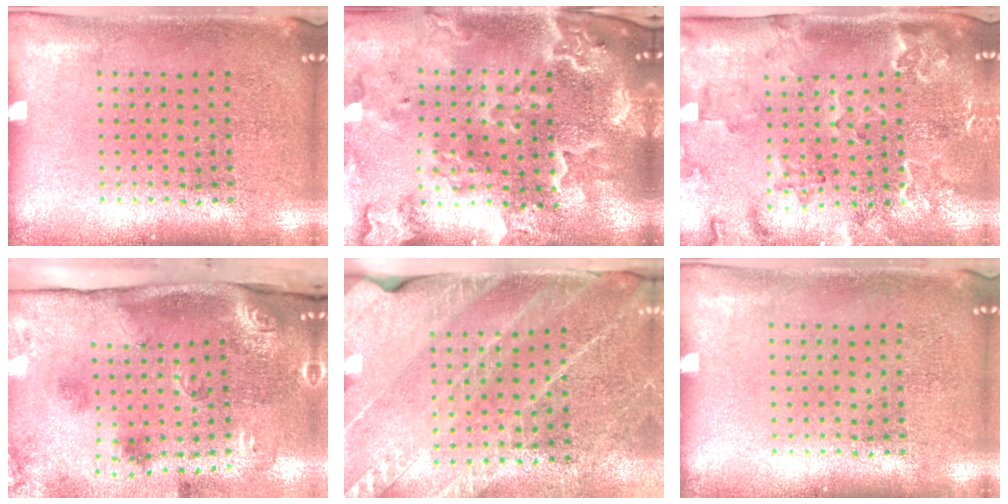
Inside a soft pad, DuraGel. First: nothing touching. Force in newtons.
{"total": 4.1, "press": 3.5, "slide": 2.3}
{"total": 2.2, "press": 2.2, "slide": 0.6}
{"total": 3.5, "press": 2.2, "slide": 2.7}
{"total": 2.6, "press": 2.5, "slide": 0.4}
{"total": 0.0}